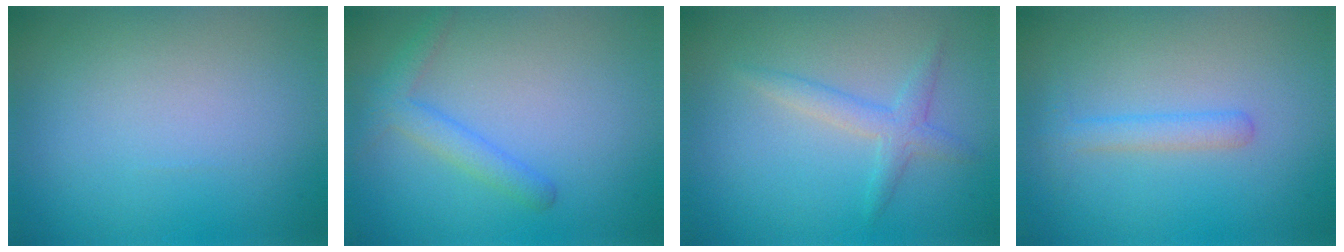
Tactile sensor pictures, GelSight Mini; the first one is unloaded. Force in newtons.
{"total": 2.3, "press": 2.3, "slide": 0.1}
{"total": 2.0, "press": 2.0, "slide": 0.0}
{"total": 1.7, "press": 1.7, "slide": 0.1}